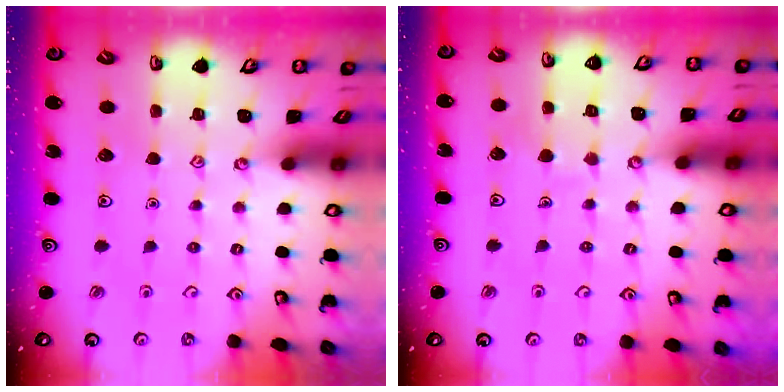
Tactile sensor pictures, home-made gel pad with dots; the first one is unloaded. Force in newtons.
{"total": 3.9, "press": 3.9, "slide": 0.2}